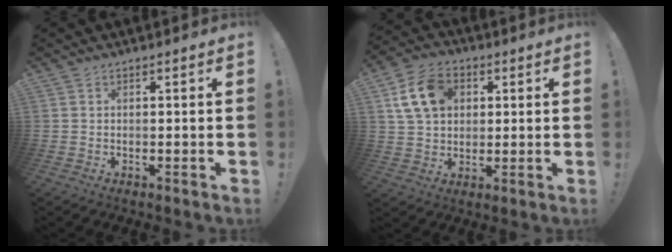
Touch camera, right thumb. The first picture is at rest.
{"total": 13.5, "force": [4.5, 10.0, 7.9], "torque": [-0.132, 0.001, 0.092]}